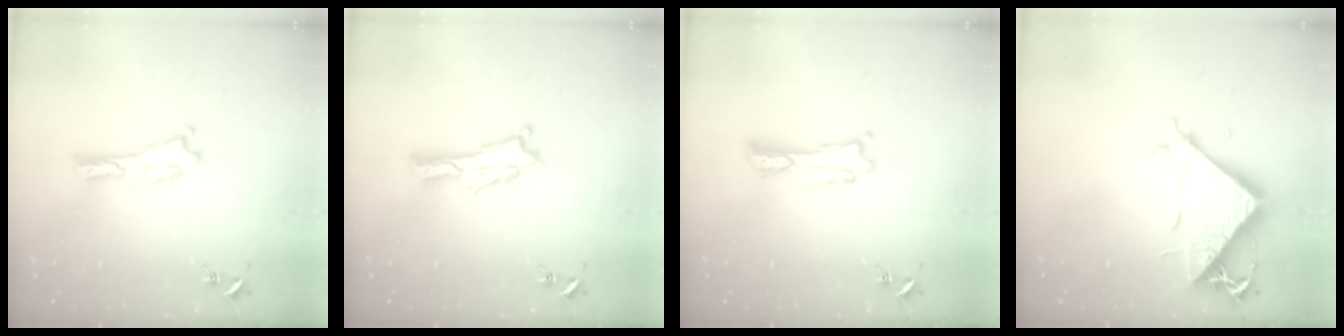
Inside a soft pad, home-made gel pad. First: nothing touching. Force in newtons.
{"total": 1.8, "press": 1.8, "slide": 0.2}
{"total": 1.2, "press": 1.2, "slide": 0.2}
{"total": 8.5, "press": 8.5, "slide": 0.7}